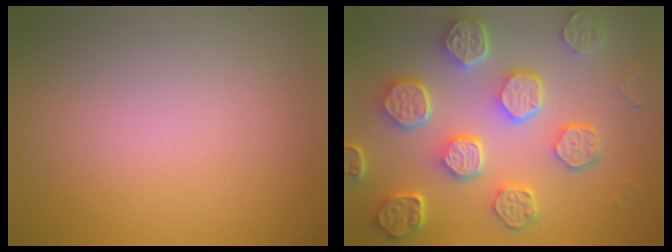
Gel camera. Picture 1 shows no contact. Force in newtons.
{"total": 8.0, "press": 6.1, "slide": 5.2}